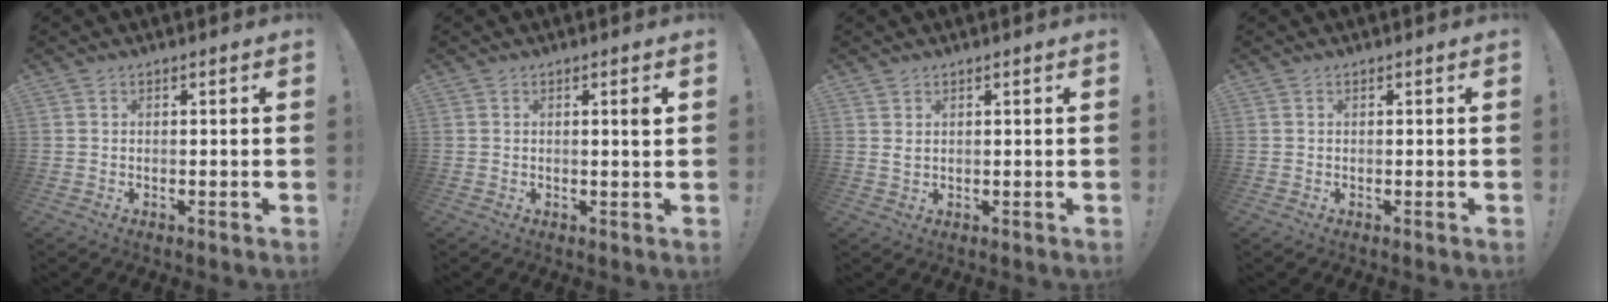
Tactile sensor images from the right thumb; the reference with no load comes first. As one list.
[{"total": 1.7, "force": [0.5, -0.2, 1.6], "torque": [-0.021, -0.005, 0.004]}, {"total": 1.4, "force": [0.9, 0.5, 1.0], "torque": [-0.007, -0.007, 0.014]}, {"total": 0.0}]